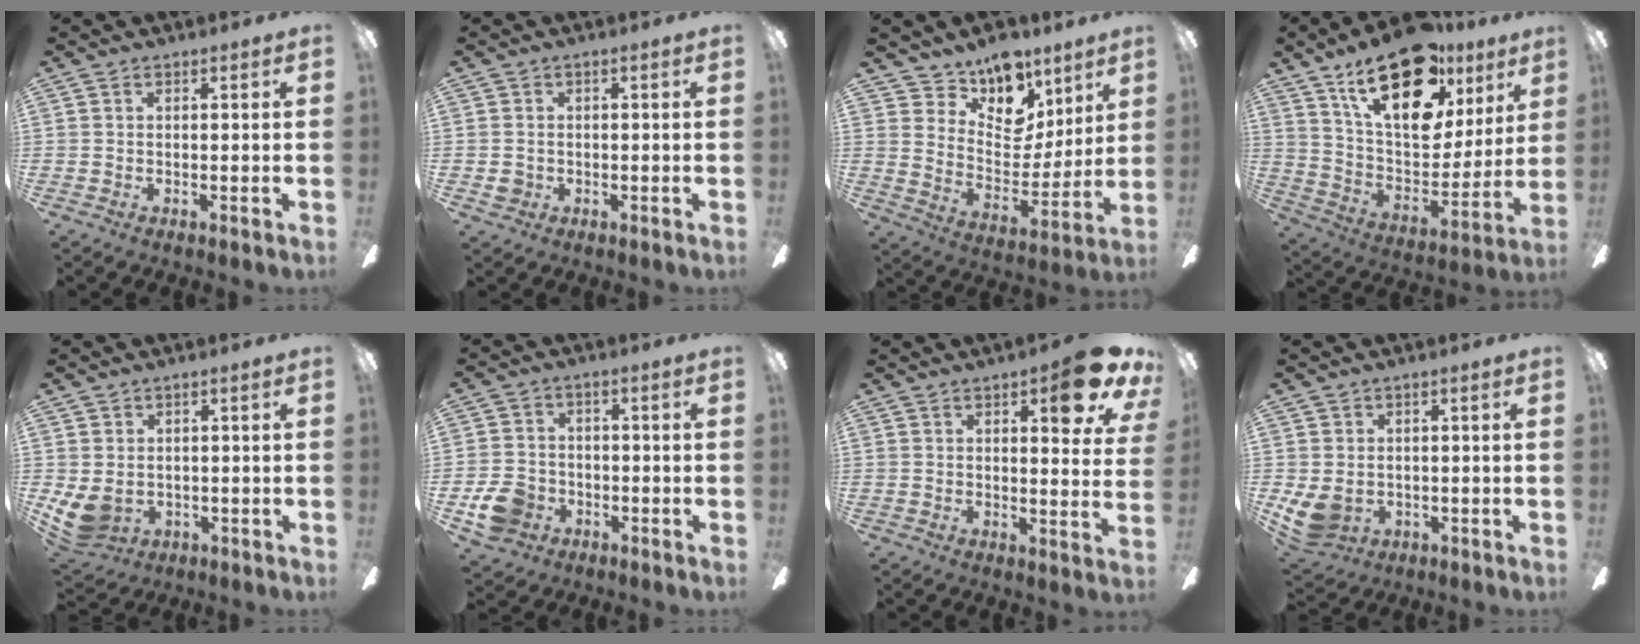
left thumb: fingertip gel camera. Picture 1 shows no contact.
{"total": 2.2, "force": [-0.6, 2.1, 0.2], "torque": [-0.003, 0.002, -0.012]}
{"total": 13.5, "force": [11.1, 7.1, 3.3], "torque": [-0.064, -0.095, 0.206]}
{"total": 24.2, "force": [14.9, 11.6, 15.1], "torque": [-0.238, -0.082, 0.265]}
{"total": 5.9, "force": [-0.3, 5.0, 3.2], "torque": [-0.083, -0.007, -0.005]}
{"total": 7.9, "force": [-3.4, 6.5, 3.0], "torque": [-0.071, 0.025, -0.064]}
{"total": 11.1, "force": [6.6, 3.5, 8.2], "torque": [-0.086, -0.039, 0.101]}
{"total": 6.4, "force": [-0.7, 5.5, 3.3], "torque": [-0.084, -0.004, -0.011]}